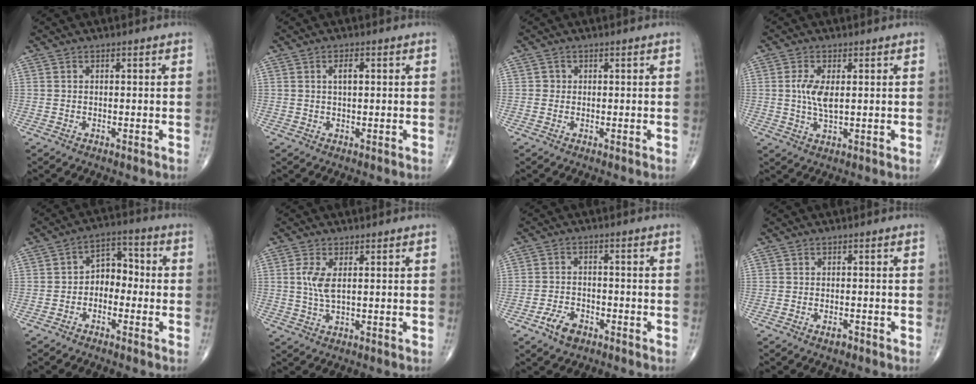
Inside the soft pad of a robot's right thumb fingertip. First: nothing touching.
{"total": 2.5, "force": [0.6, 1.1, 2.2], "torque": [-0.035, 0.003, 0.010]}
{"total": 1.0, "force": [0.0, 1.0, 0.1], "torque": [0.005, 0.003, -0.001]}
{"total": 5.4, "force": [0.7, 2.2, 4.8], "torque": [-0.099, -0.007, 0.015]}
{"total": 6.4, "force": [-1.5, 4.6, 4.1], "torque": [-0.033, 0.040, -0.041]}
{"total": 4.2, "force": [0.9, 1.5, 3.9], "torque": [-0.090, -0.006, 0.019]}
{"total": 4.9, "force": [-3.0, 2.8, 2.7], "torque": [-0.044, 0.017, -0.053]}
{"total": 1.4, "force": [-1.0, 0.5, 0.8], "torque": [-0.014, 0.003, -0.018]}